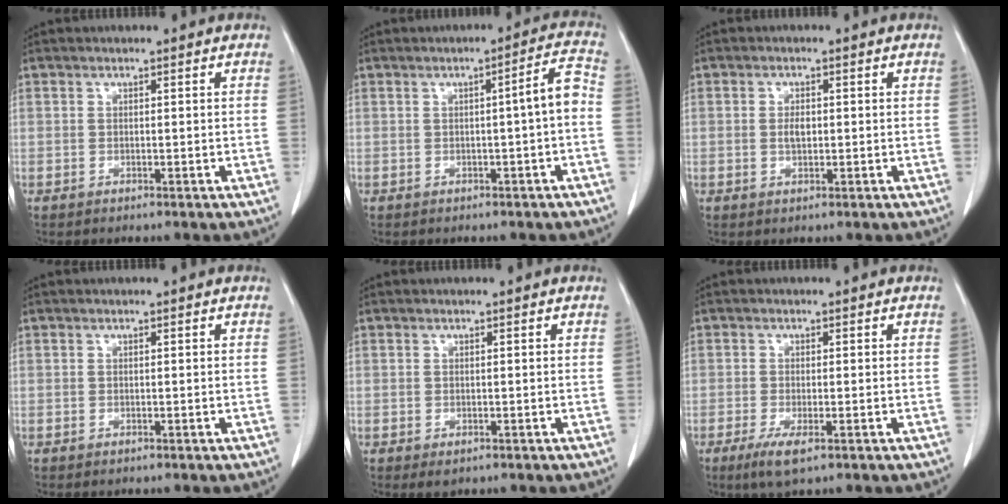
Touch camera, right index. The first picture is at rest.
{"total": 4.3, "force": [-0.7, -0.1, 4.2], "torque": [-0.055, 0.011, -0.010]}
{"total": 2.0, "force": [0.0, 0.9, 1.7], "torque": [-0.035, 0.001, 0.001]}
{"total": 0.0}
{"total": 1.1, "force": [-0.4, 0.9, 0.6], "torque": [-0.005, 0.001, -0.001]}
{"total": 3.7, "force": [-1.9, 0.8, 3.1], "torque": [-0.061, -0.010, -0.031]}